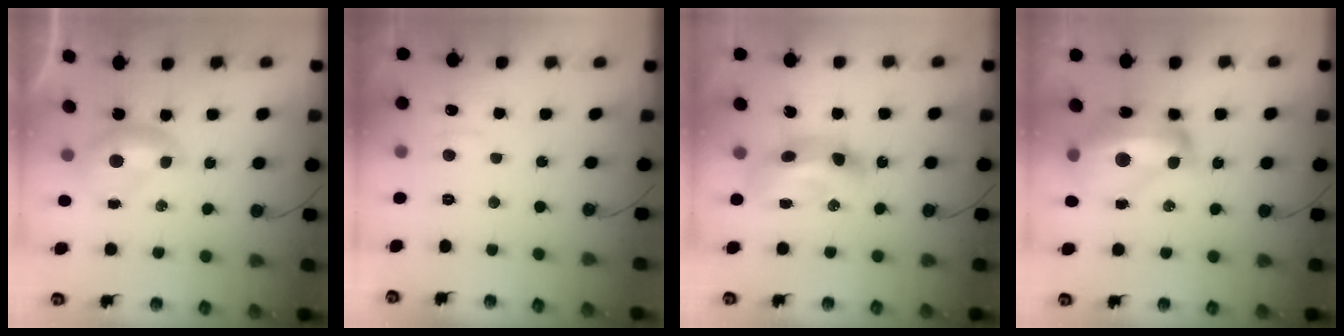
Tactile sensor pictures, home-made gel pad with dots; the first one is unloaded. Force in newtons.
{"total": 0.9, "press": 0.1, "slide": 0.9}
{"total": 9.7, "press": 9.6, "slide": 1.1}
{"total": 14.1, "press": 14.0, "slide": 1.9}